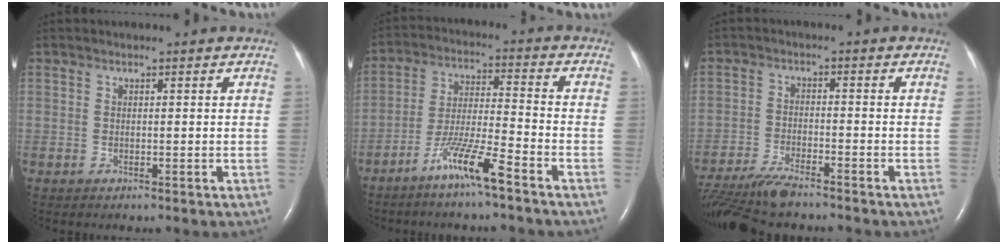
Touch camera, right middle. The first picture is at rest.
{"total": 8.6, "force": [-6.0, -0.2, 6.2], "torque": [-0.124, -0.014, -0.118]}
{"total": 10.7, "force": [-9.4, 1.1, 5.0], "torque": [-0.092, -0.024, -0.160]}